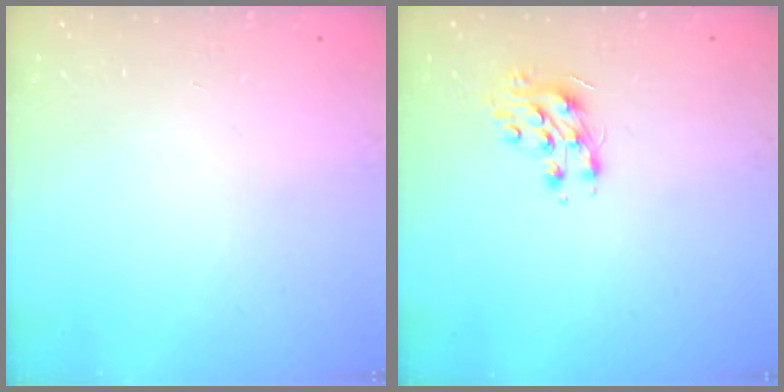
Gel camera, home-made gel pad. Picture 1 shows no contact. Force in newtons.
{"total": 8.4, "press": 8.4, "slide": 0.2}